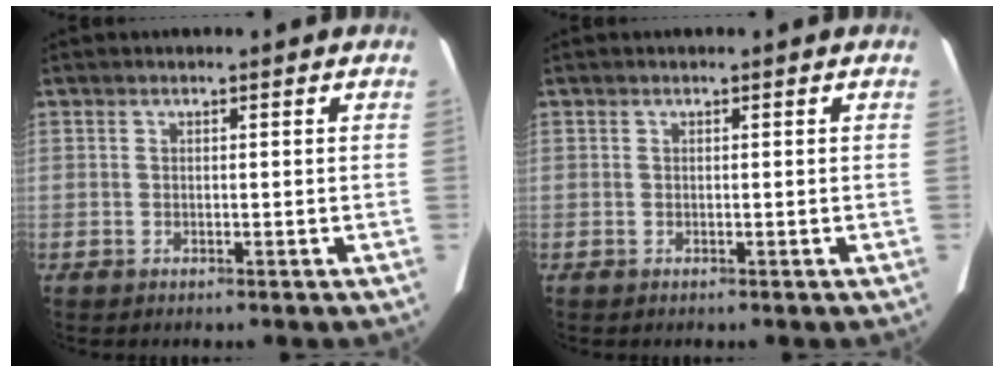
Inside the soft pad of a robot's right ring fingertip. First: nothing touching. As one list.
[{"total": 0.0}]